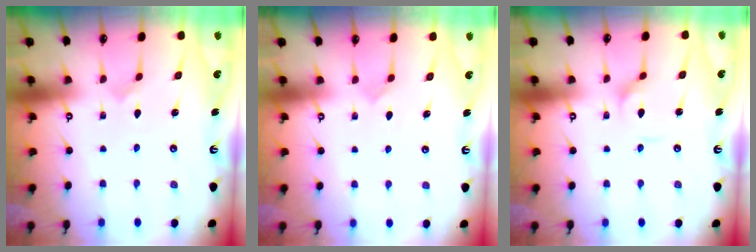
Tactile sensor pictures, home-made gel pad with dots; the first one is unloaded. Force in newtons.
{"total": 3.3, "press": 3.3, "slide": 0.4}
{"total": 3.5, "press": 3.5, "slide": 0.1}